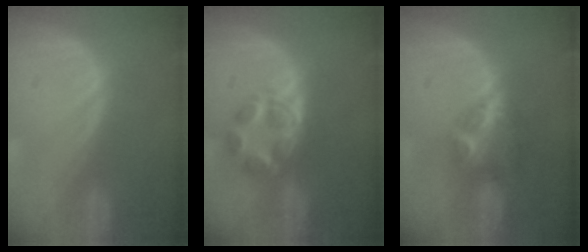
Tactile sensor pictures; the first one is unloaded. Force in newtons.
{"total": 6.0, "press": 5.5, "slide": 2.2}
{"total": 6.1, "press": 5.4, "slide": 2.8}